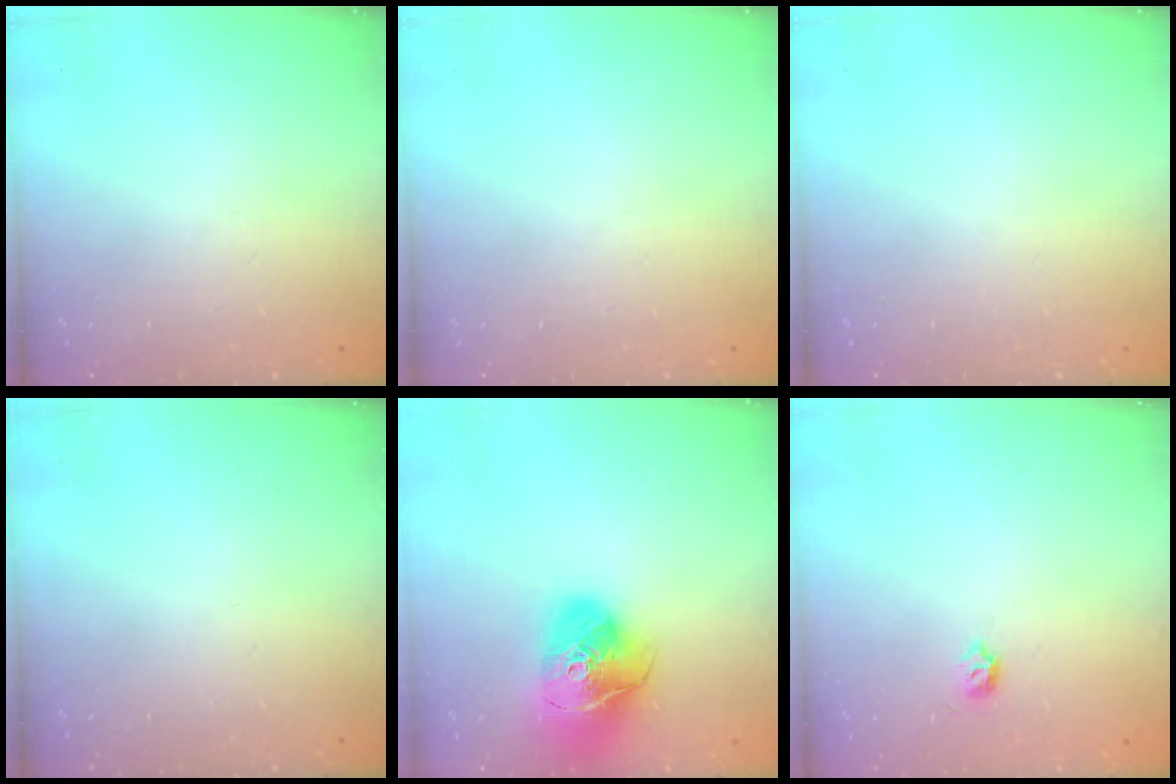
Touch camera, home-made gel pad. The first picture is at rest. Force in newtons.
{"total": 0.0}
{"total": 0.0}
{"total": 0.0}
{"total": 18.9, "press": 18.8, "slide": 2.1}
{"total": 3.5, "press": 3.5, "slide": 0.6}